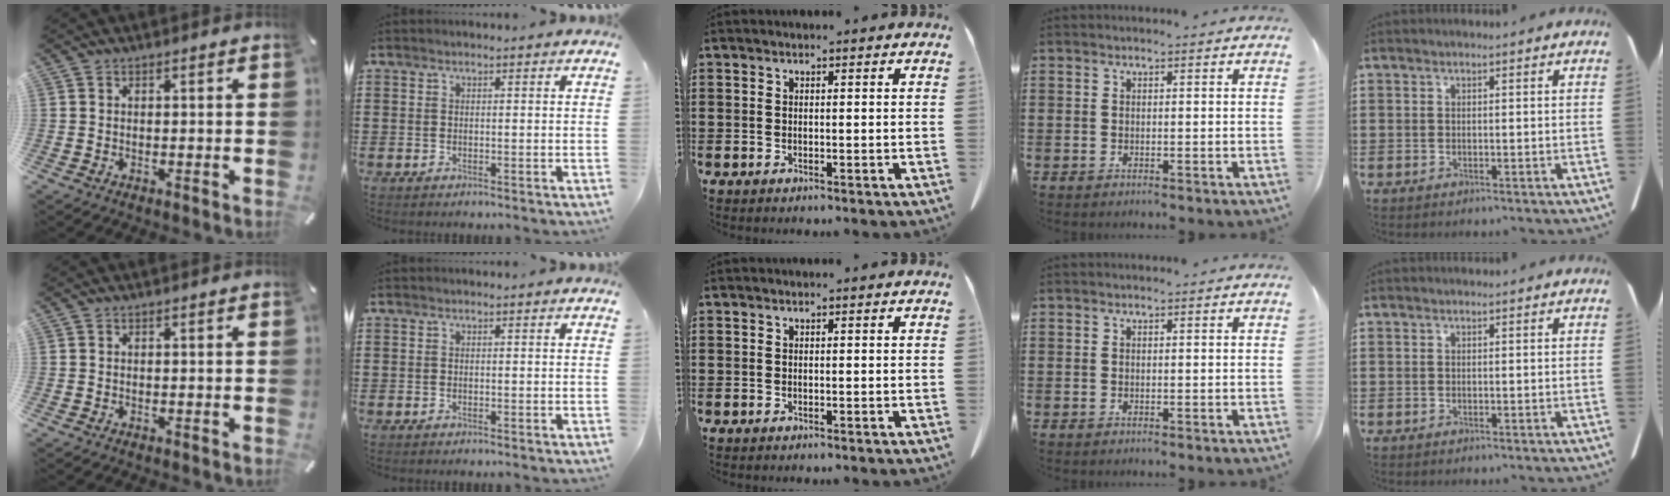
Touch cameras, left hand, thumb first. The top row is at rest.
{}